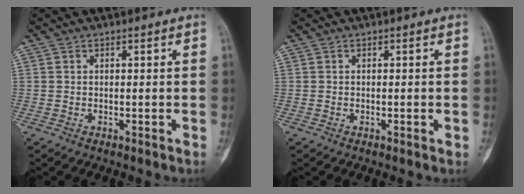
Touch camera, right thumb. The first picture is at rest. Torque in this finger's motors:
{"motor_torque": [-0.22, -0.08, -0.18, 0.05, -0.11]}